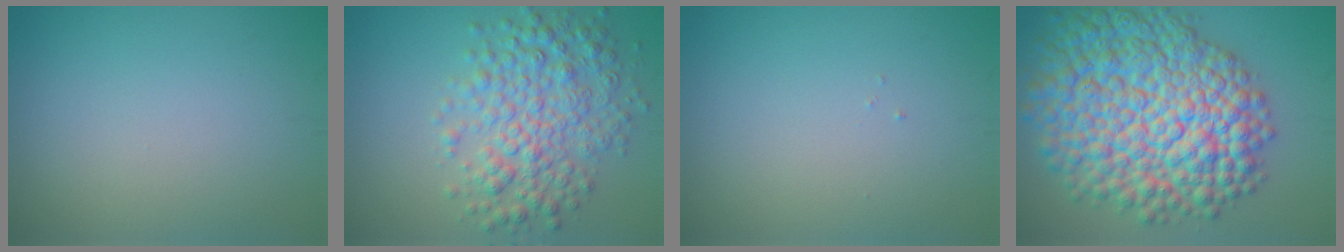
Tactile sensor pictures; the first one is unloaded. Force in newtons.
{"total": 5.8, "press": 5.8, "slide": 0.0}
{"total": 0.0}
{"total": 14.3, "press": 14.3, "slide": 0.4}